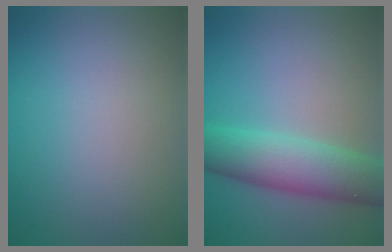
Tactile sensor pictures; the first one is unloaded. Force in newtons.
{"total": 7.0, "press": 7.0, "slide": 0.2}